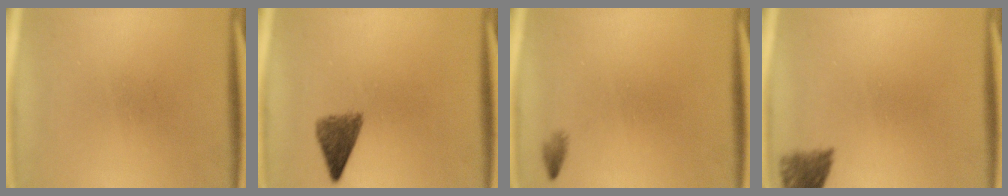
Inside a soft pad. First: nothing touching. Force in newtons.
{"total": 4.3}
{"total": 0.8}
{"total": 4.0}